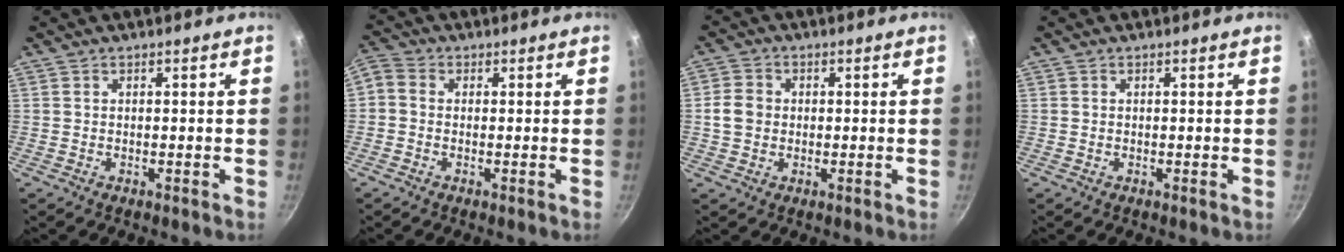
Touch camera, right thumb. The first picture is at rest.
{"total": 4.0, "force": [-0.6, 3.2, 2.3], "torque": [-0.060, 0.019, -0.029]}
{"total": 4.7, "force": [-0.1, 4.1, 2.4], "torque": [-0.032, 0.008, -0.007]}
{"total": 0.0}